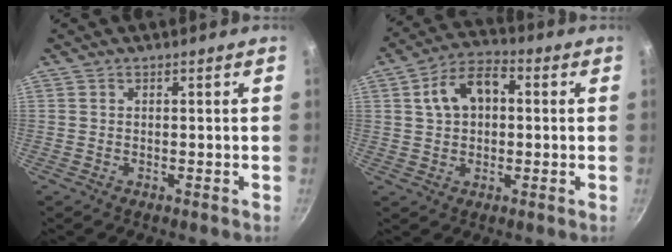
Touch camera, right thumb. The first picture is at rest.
{"total": 10.0, "force": [1.7, 6.7, 7.3], "torque": [-0.102, 0.027, 0.019]}